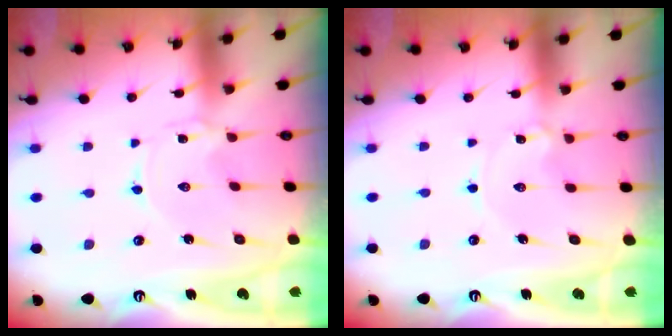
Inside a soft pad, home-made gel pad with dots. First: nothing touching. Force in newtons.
{"total": 1.2, "press": 1.2, "slide": 0.1}